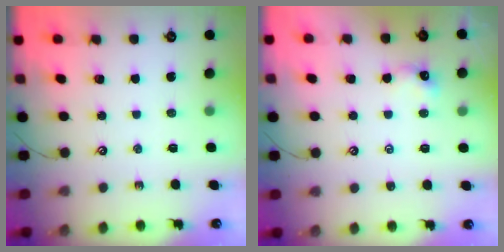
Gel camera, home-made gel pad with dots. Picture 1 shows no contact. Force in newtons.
{"total": 1.8, "press": 1.7, "slide": 0.5}